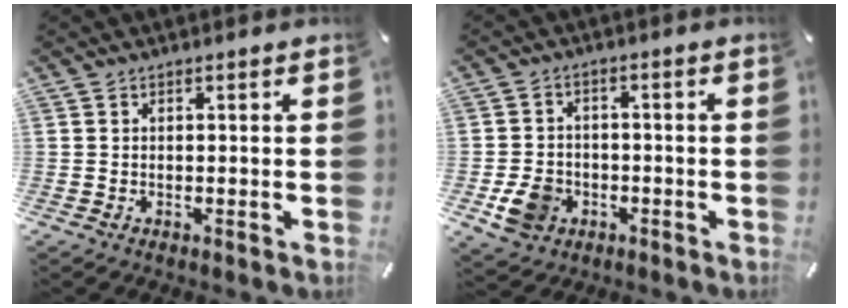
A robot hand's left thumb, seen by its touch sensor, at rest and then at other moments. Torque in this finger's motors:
{"motor_torque": [0.53, 1.96, 0.71, 0.59, 0.12]}